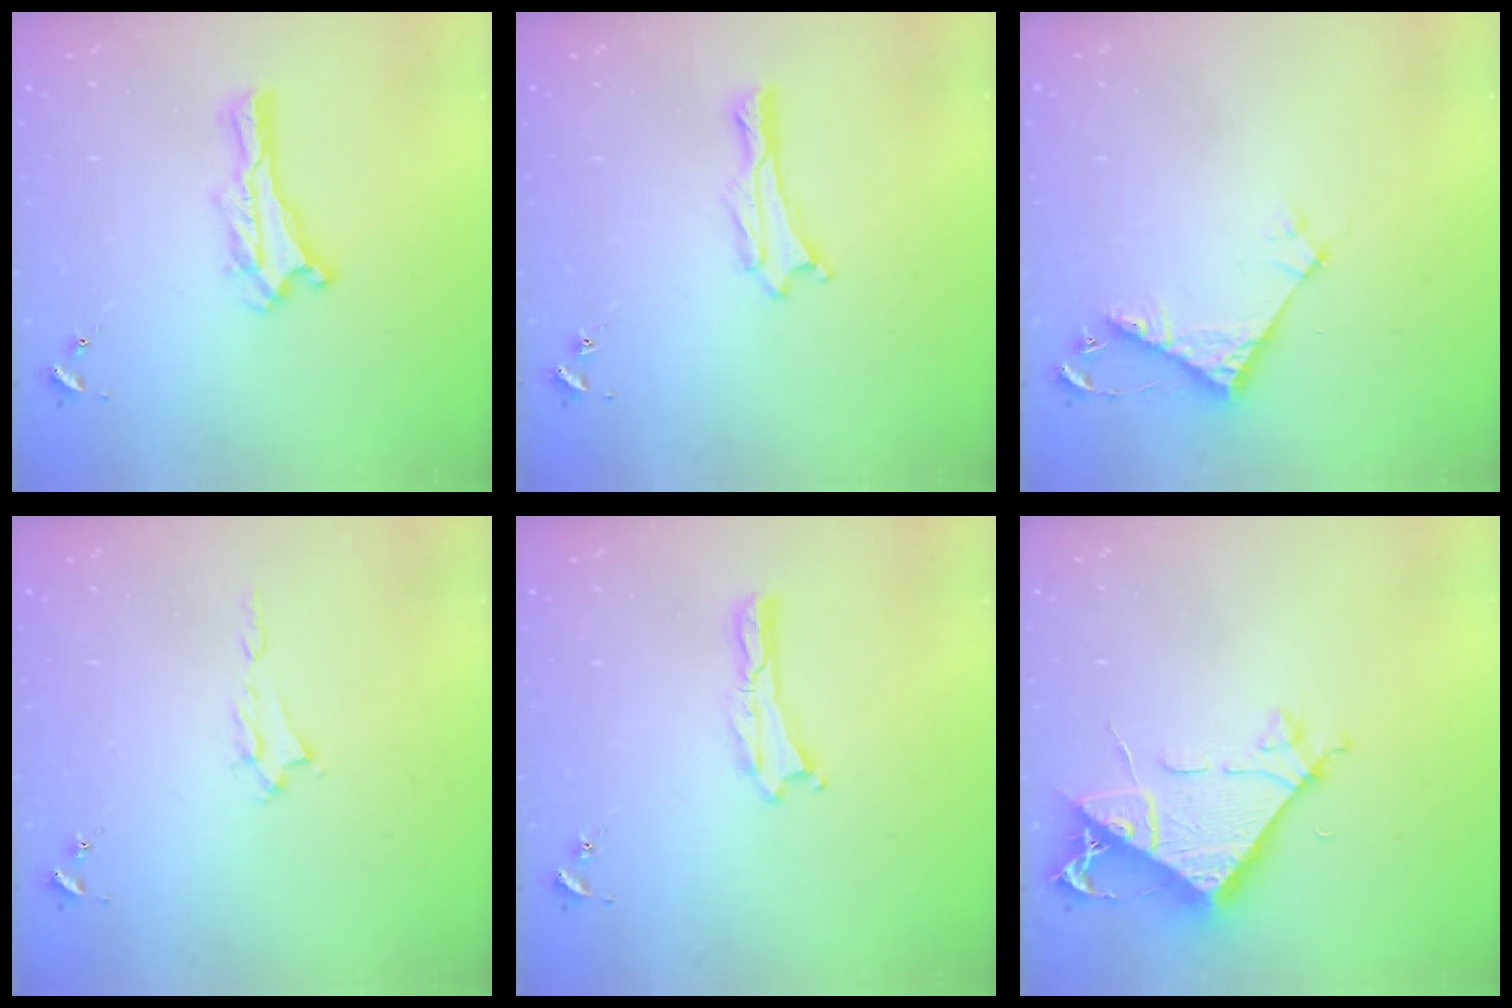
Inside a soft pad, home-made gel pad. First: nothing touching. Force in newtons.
{"total": 0.8, "press": 0.7, "slide": 0.1}
{"total": 6.1, "press": 6.0, "slide": 0.4}
{"total": 1.0, "press": 0.9, "slide": 0.2}
{"total": 0.0}
{"total": 8.1, "press": 8.0, "slide": 1.1}